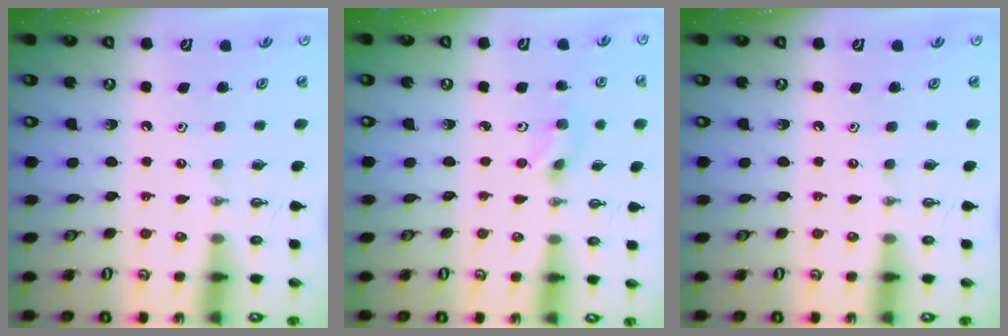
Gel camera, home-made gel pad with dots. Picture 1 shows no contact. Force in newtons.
{"total": 2.4, "press": 2.4, "slide": 0.1}
{"total": 0.0}